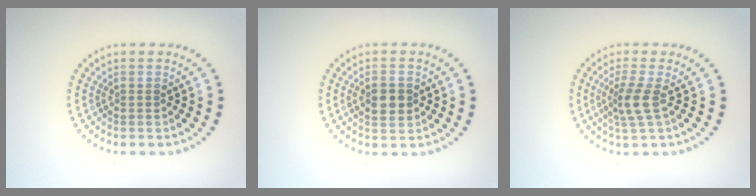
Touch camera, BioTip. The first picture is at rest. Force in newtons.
{"total": 2.4, "press": 2.4, "slide": 0.2}
{"total": 2.4, "press": 1.8, "slide": 1.6}